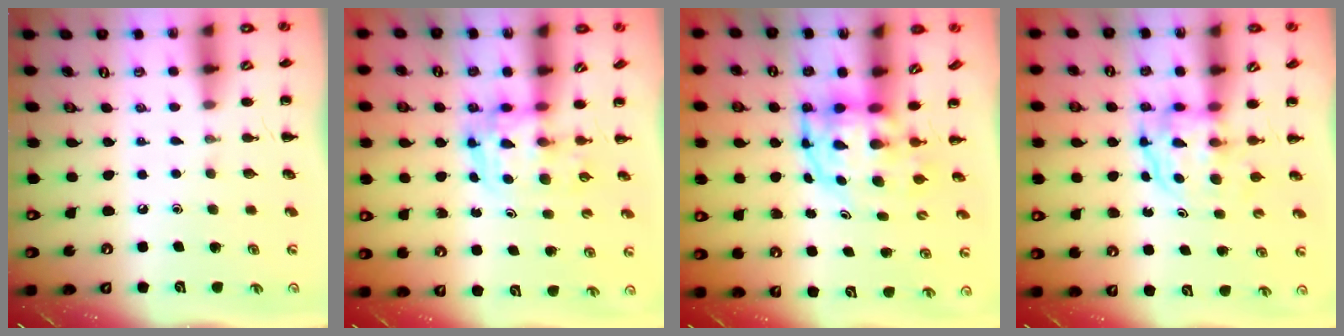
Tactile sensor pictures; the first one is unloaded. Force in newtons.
{"total": 3.4, "press": 3.4, "slide": 0.7}
{"total": 5.2, "press": 5.0, "slide": 1.1}
{"total": 3.7, "press": 3.7, "slide": 0.3}